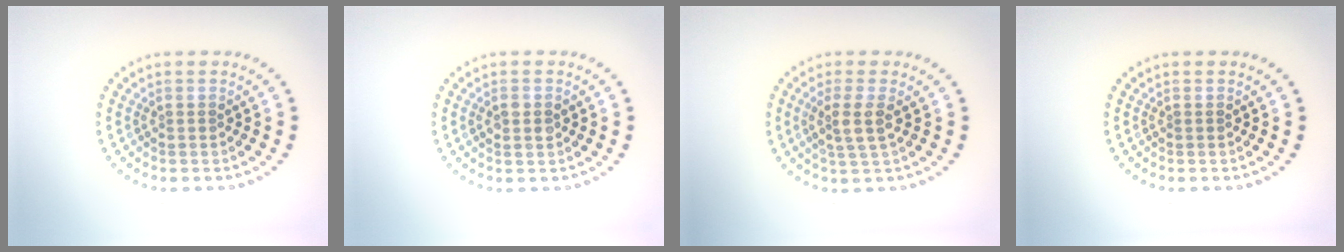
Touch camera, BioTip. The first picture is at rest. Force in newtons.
{"total": 1.4, "press": 1.4, "slide": 0.2}
{"total": 2.3, "press": 2.0, "slide": 1.2}
{"total": 0.0}